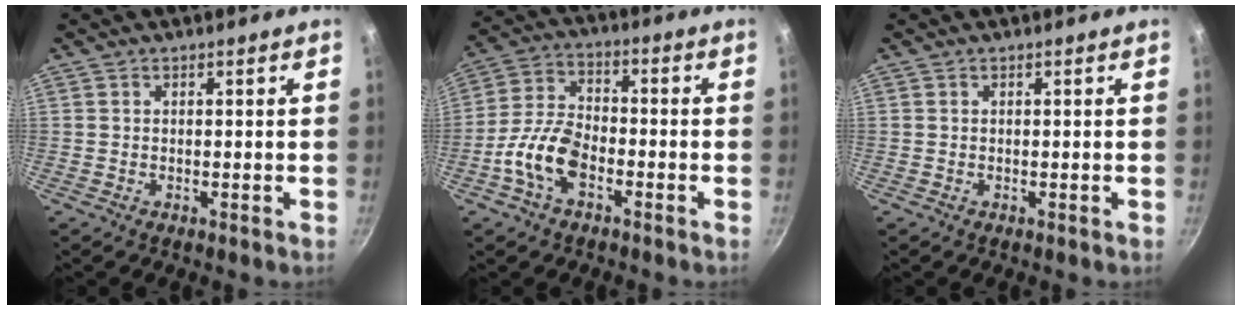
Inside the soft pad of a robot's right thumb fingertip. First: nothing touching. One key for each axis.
{"total": 10.1, "fx": -4.2, "fy": 5.4, "fz": 7.4, "tx": -0.139, "ty": 0.038, "tz": -0.090}
{"total": 0.0}